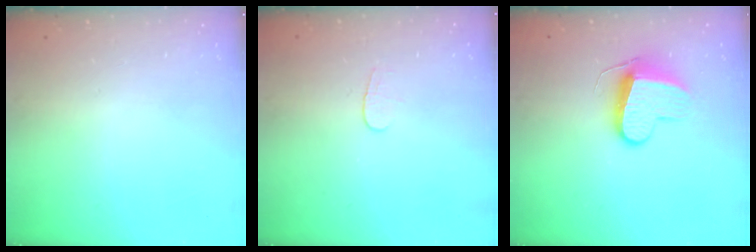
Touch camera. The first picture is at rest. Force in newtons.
{"total": 3.8, "press": 3.8, "slide": 0.3}
{"total": 9.8, "press": 9.8, "slide": 0.3}